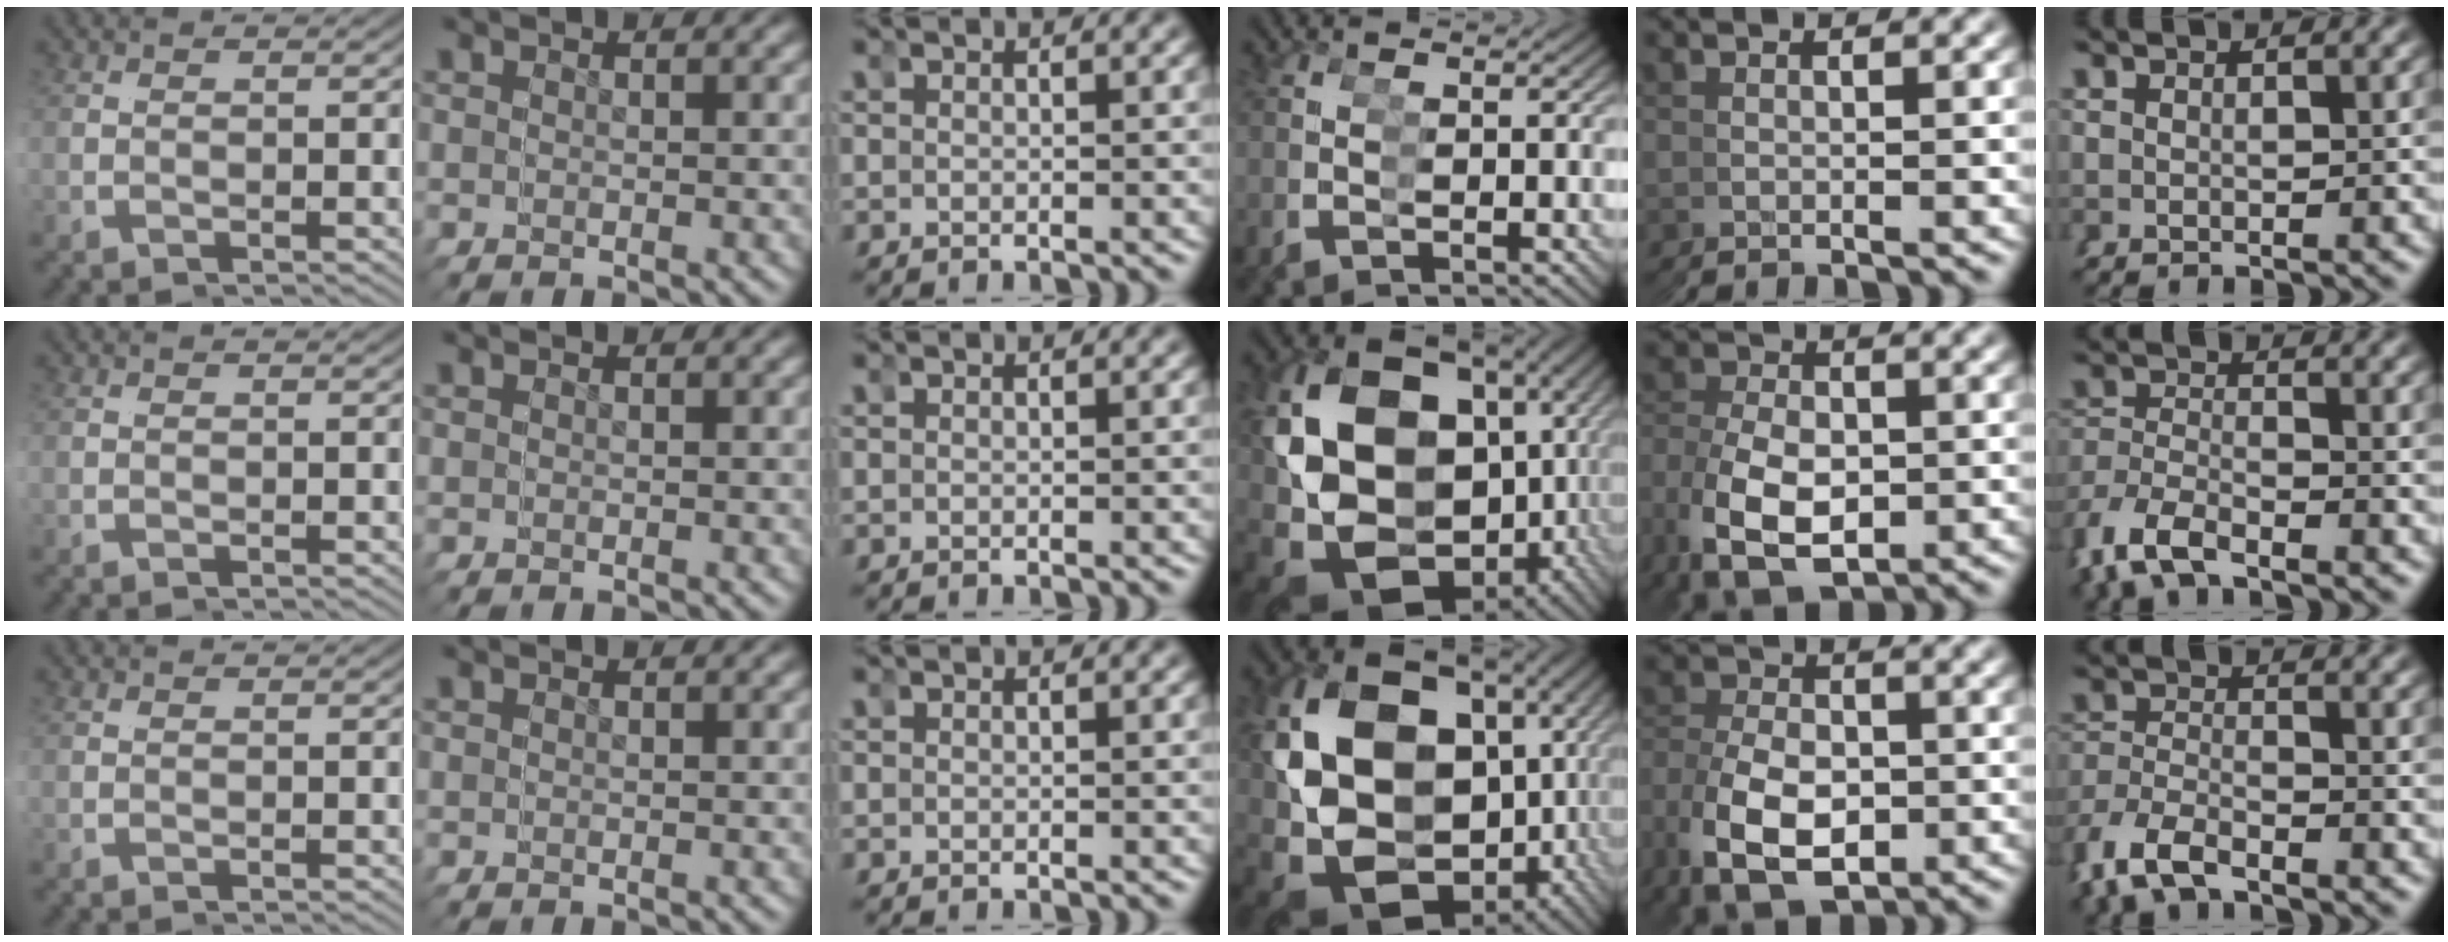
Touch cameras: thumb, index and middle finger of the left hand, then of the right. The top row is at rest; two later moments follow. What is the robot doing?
{"motion": "grasp_and_lifting", "object": "pipette"}